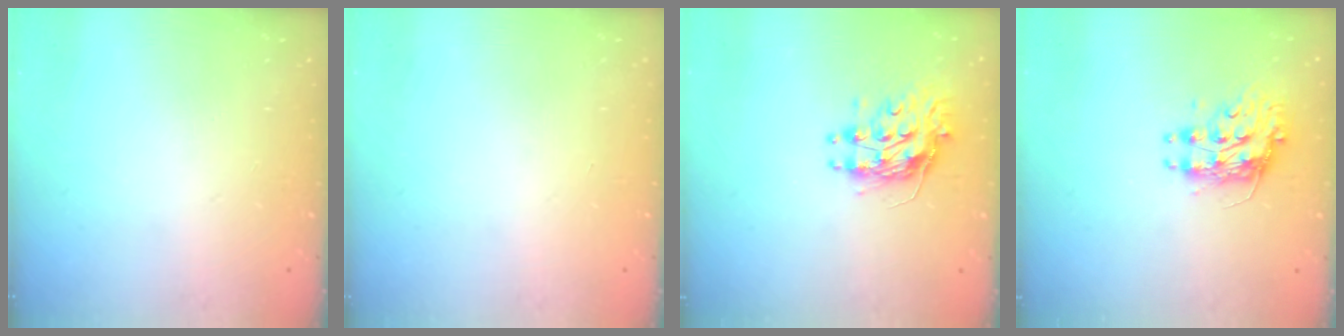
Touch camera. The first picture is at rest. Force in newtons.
{"total": 0.0}
{"total": 9.6, "press": 9.6, "slide": 0.3}
{"total": 9.2, "press": 9.2, "slide": 0.9}